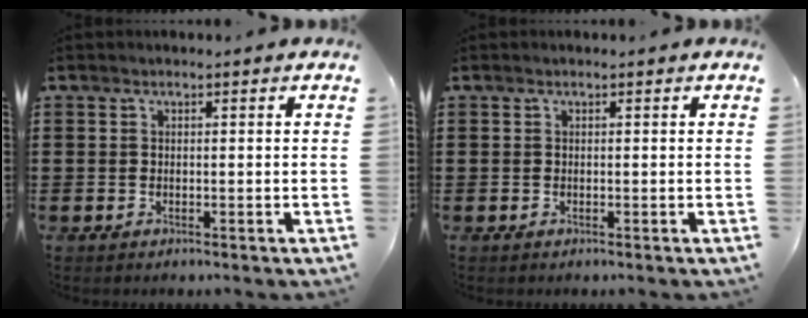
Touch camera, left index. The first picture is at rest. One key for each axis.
{"total": 0.0}